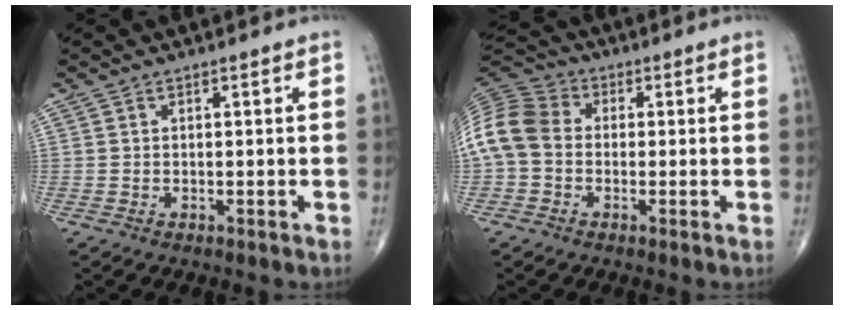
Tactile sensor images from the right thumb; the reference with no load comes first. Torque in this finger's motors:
{"motor_torque": [0.30, 0.37, 0.88, -0.36, 0.27]}